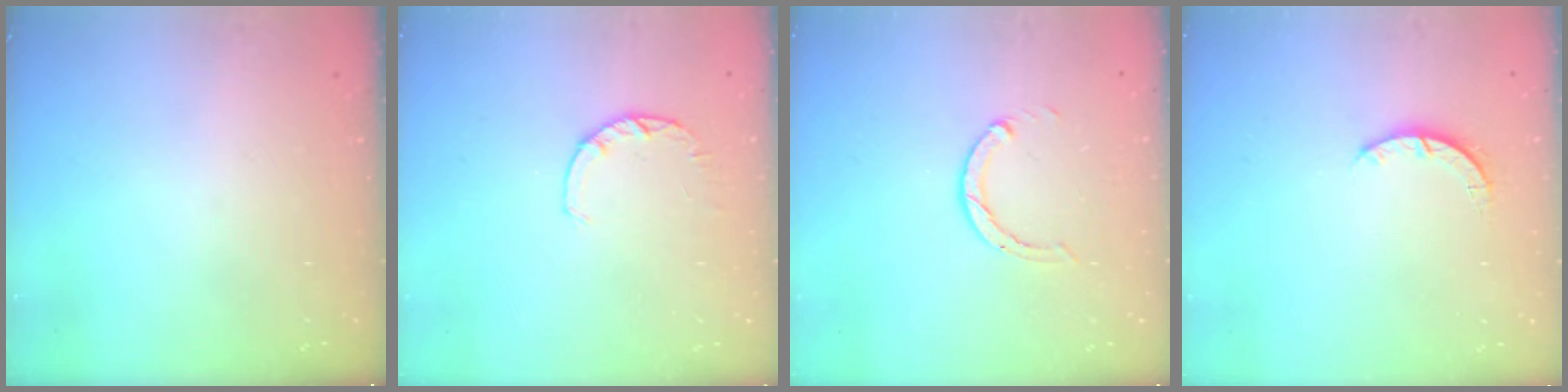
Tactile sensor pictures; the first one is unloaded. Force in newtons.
{"total": 2.8, "press": 2.7, "slide": 0.5}
{"total": 3.1, "press": 3.0, "slide": 0.4}
{"total": 2.7, "press": 2.7, "slide": 0.4}